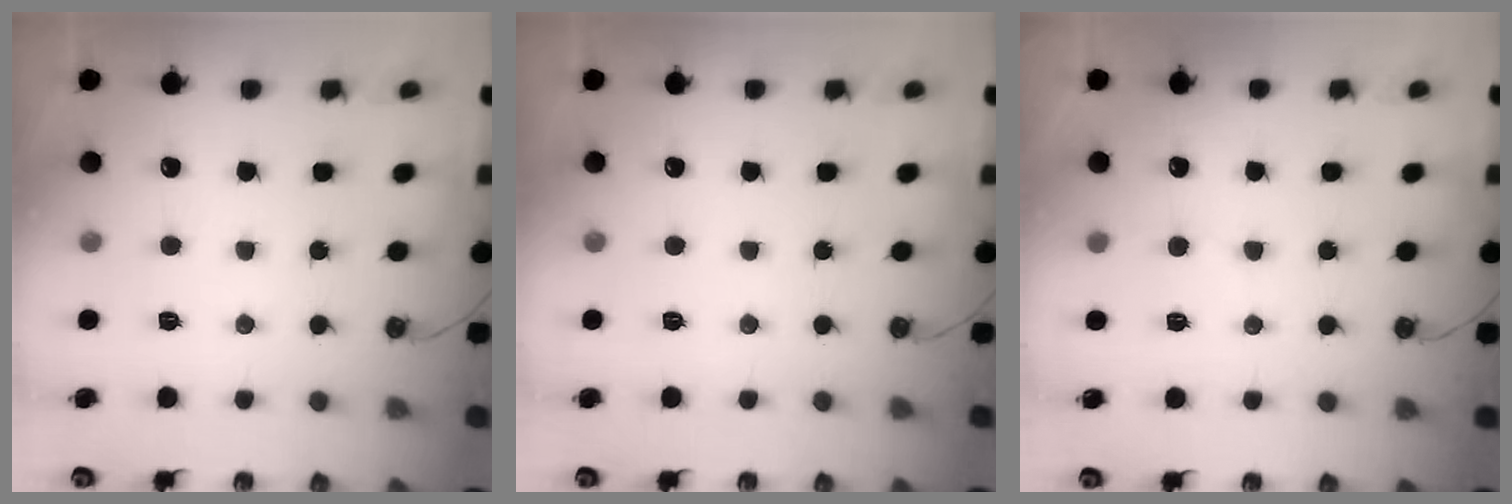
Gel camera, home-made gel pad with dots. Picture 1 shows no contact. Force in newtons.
{"total": 0.0}
{"total": 3.7, "press": 3.7, "slide": 0.4}